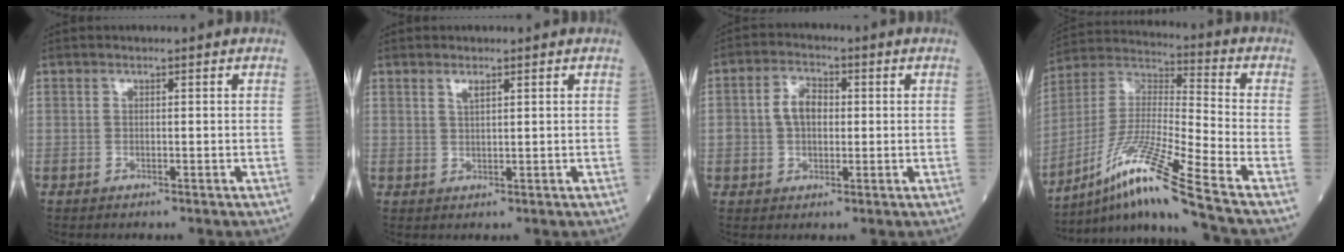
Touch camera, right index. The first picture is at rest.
{"total": 1.4, "force": [0.9, 0.2, 1.1], "torque": [-0.022, -0.002, 0.019]}
{"total": 5.4, "force": [0.3, 3.4, 4.1], "torque": [-0.086, 0.018, 0.006]}
{"total": 16.1, "force": [-11.0, -2.1, 11.7], "torque": [-0.247, -0.015, -0.201]}